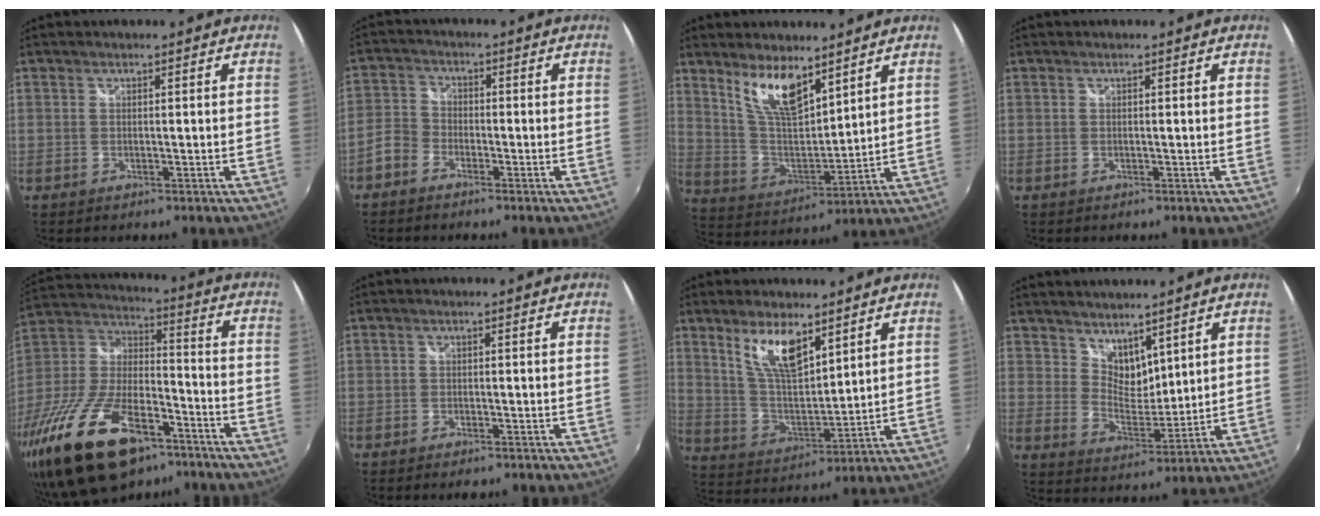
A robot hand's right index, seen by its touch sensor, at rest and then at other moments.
{"total": 4.0, "force": [-2.8, 2.6, 1.0], "torque": [-0.024, 0.013, -0.063]}
{"total": 11.1, "force": [7.4, 3.7, 7.4], "torque": [-0.137, -0.003, 0.151]}
{"total": 0.0}
{"total": 26.9, "force": [-16.7, 11.8, 17.5], "torque": [-0.356, -0.027, -0.280]}
{"total": 2.2, "force": [-1.9, 0.7, 0.7], "torque": [-0.022, -0.007, -0.034]}
{"total": 10.3, "force": [6.3, 3.6, 7.4], "torque": [-0.134, -0.001, 0.128]}
{"total": 6.4, "force": [5.0, 3.4, 2.1], "torque": [-0.024, -0.001, 0.095]}